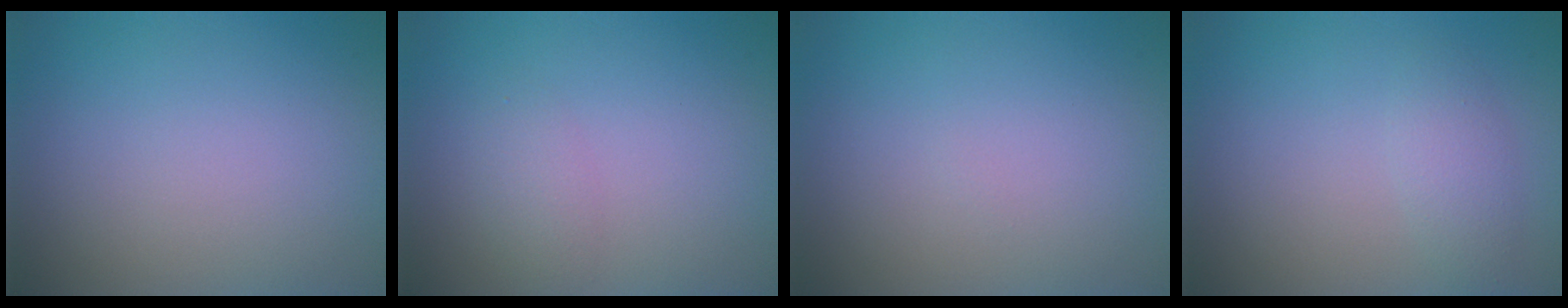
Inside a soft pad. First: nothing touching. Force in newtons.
{"total": 1.6, "press": 1.6, "slide": 0.1}
{"total": 0.0}
{"total": 1.8, "press": 1.8, "slide": 0.1}